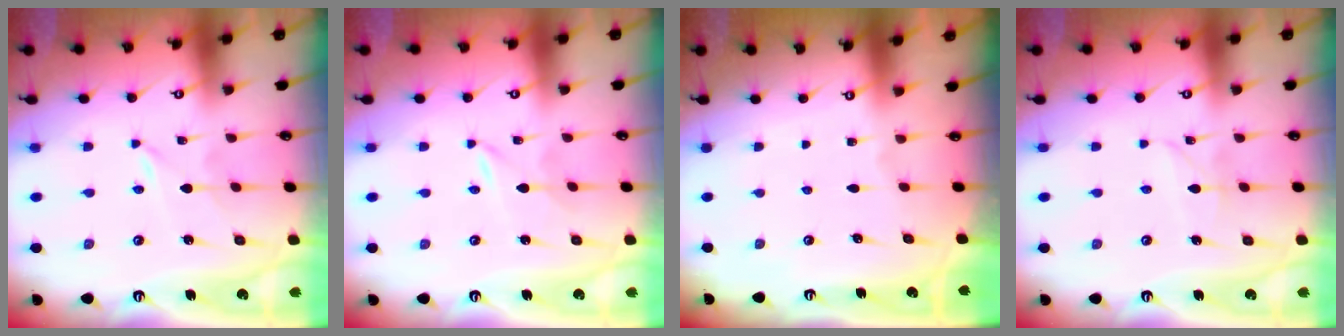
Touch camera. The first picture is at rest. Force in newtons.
{"total": 0.0}
{"total": 0.0}
{"total": 2.6, "press": 2.6, "slide": 0.3}